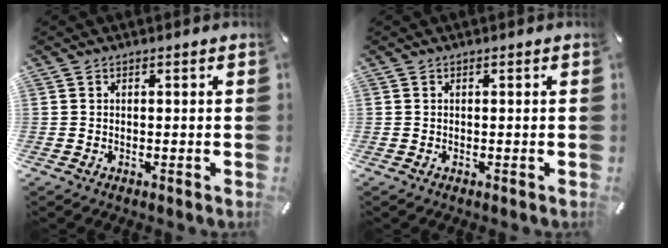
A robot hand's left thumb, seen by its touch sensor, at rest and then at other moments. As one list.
[{"total": 0.0}]